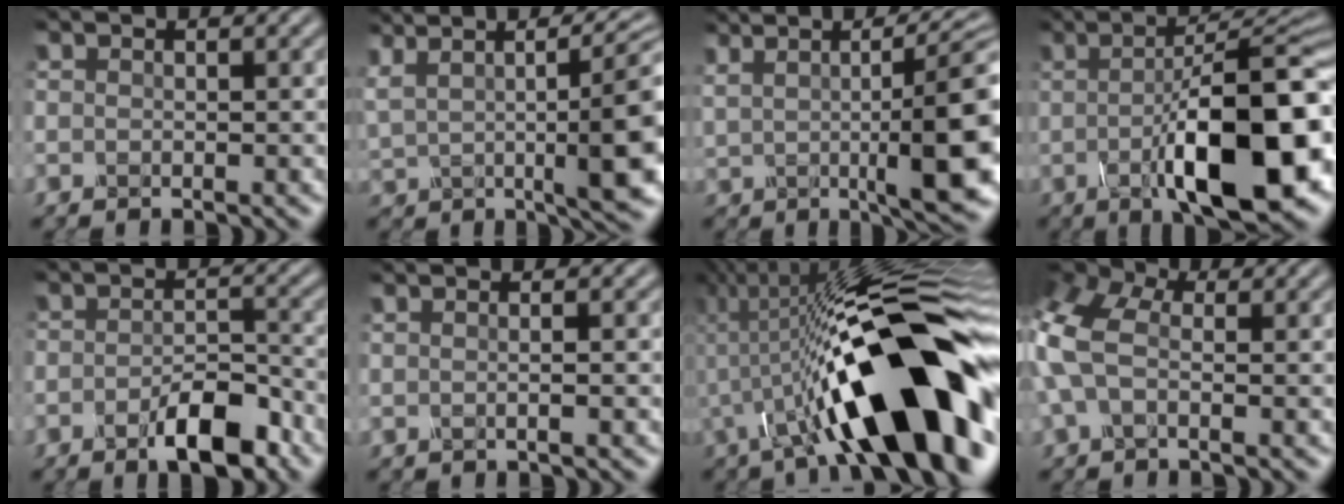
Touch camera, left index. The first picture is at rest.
{"total": 11.8, "force": [3.3, 3.4, 10.8], "torque": [-0.154, 0.022, 0.061]}
{"total": 12.0, "force": [1.2, 3.0, 11.5], "torque": [-0.131, 0.009, 0.028]}
{"total": 14.8, "force": [-2.2, 4.8, 13.8], "torque": [-0.168, 0.004, -0.038]}
{"total": 5.1, "force": [-2.8, 2.2, 3.6], "torque": [-0.050, 0.006, -0.047]}
{"total": 1.8, "force": [0.3, 0.8, 1.5], "torque": [-0.004, 0.000, -0.014]}
{"total": 17.0, "force": [-3.7, 5.0, 15.8], "torque": [-0.225, 0.040, -0.072]}
{"total": 7.6, "force": [1.0, 4.9, 5.8], "torque": [-0.165, 0.018, 0.010]}